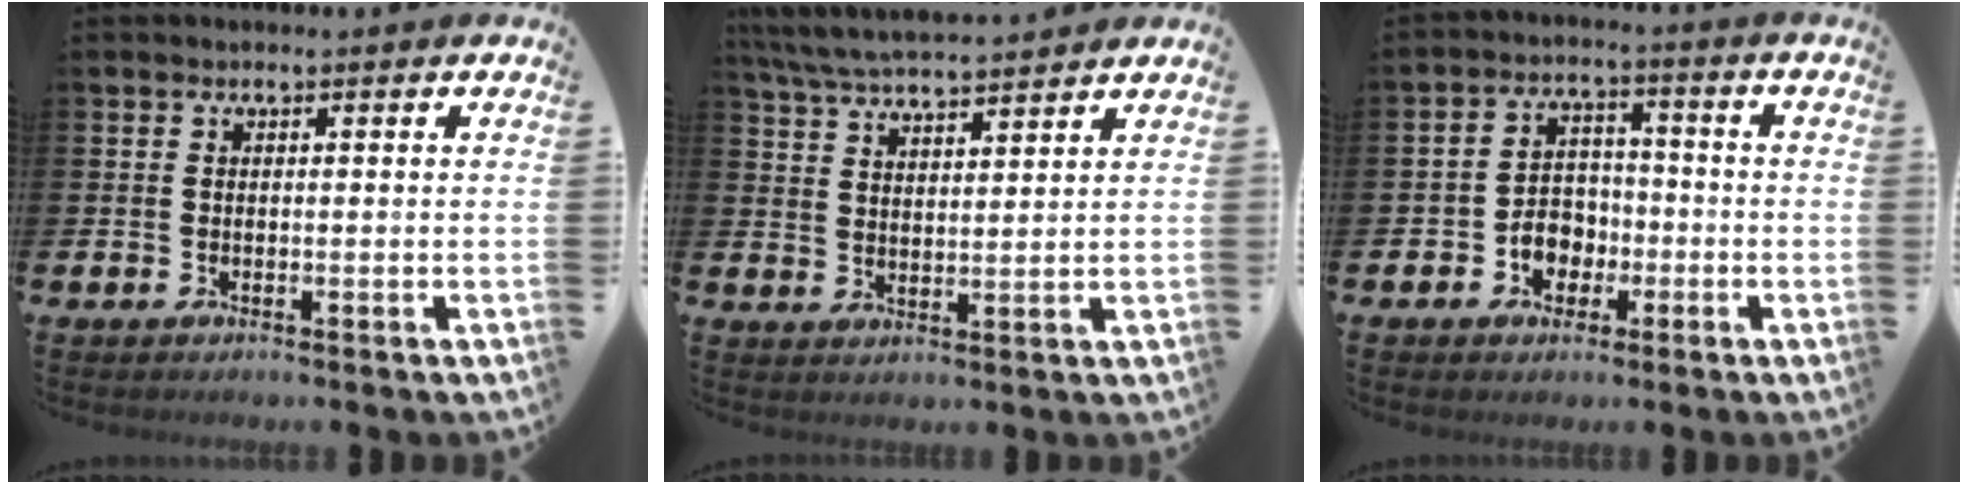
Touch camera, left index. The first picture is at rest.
{"total": 5.9, "force": [5.7, 0.3, 1.3], "torque": [-0.047, -0.028, 0.103]}
{"total": 4.4, "force": [-1.6, 3.8, 1.5], "torque": [-0.025, 0.002, -0.038]}